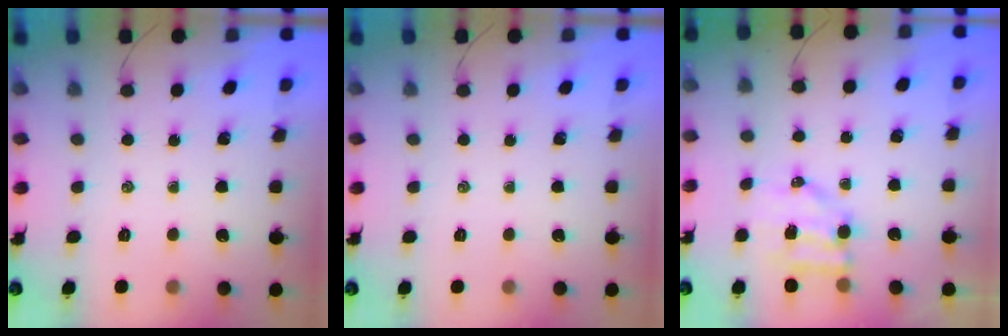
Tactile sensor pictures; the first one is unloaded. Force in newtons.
{"total": 0.0}
{"total": 6.5, "press": 6.5, "slide": 0.7}